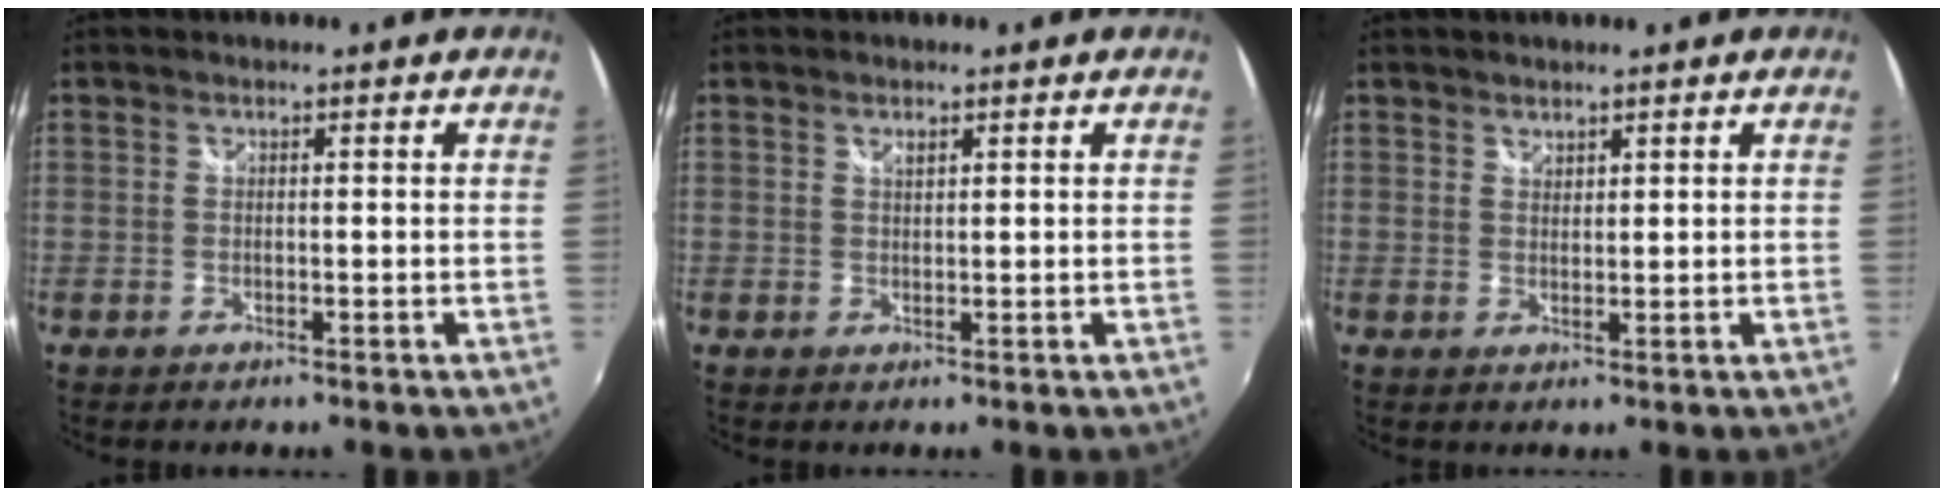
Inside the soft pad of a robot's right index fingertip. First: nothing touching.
{"total": 0.9, "force": [0.7, 0.4, 0.5], "torque": [-0.006, 0.001, 0.012]}
{"total": 1.4, "force": [1.3, 0.5, 0.0], "torque": [0.004, 0.001, 0.023]}